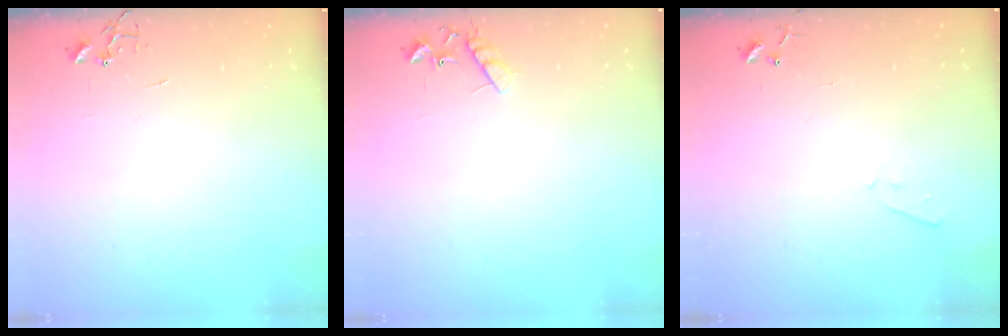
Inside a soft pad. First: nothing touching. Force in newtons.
{"total": 8.0, "press": 8.0, "slide": 0.4}
{"total": 4.2, "press": 4.2, "slide": 0.6}